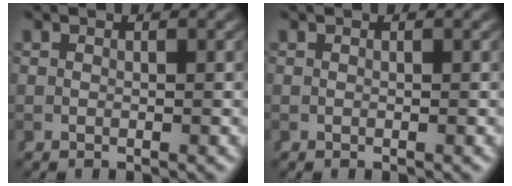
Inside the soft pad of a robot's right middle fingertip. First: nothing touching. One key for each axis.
{"total": 0.0}